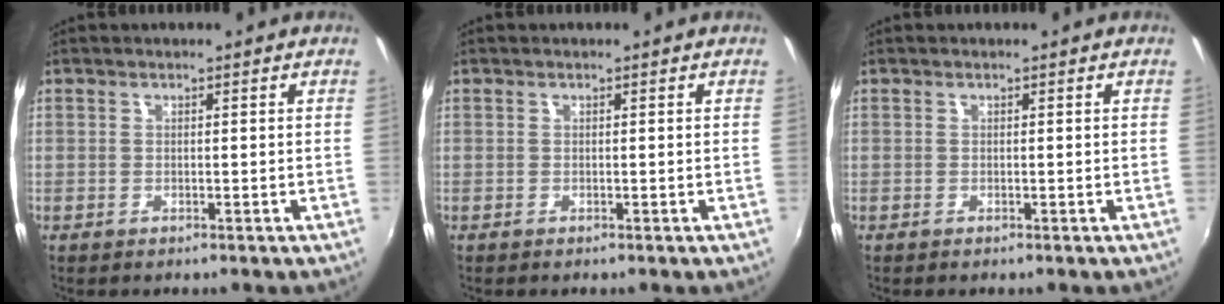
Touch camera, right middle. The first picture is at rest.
{"total": 0.0}
{"total": 0.0}